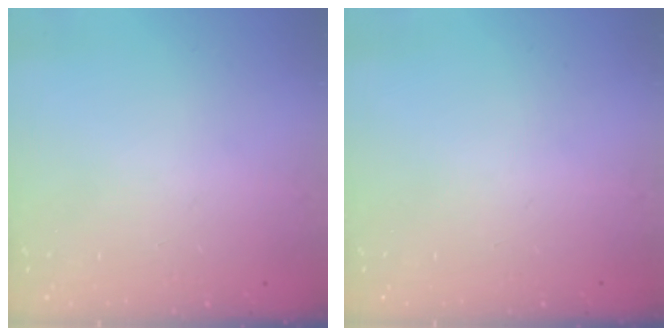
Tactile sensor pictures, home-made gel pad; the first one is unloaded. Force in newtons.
{"total": 0.0}